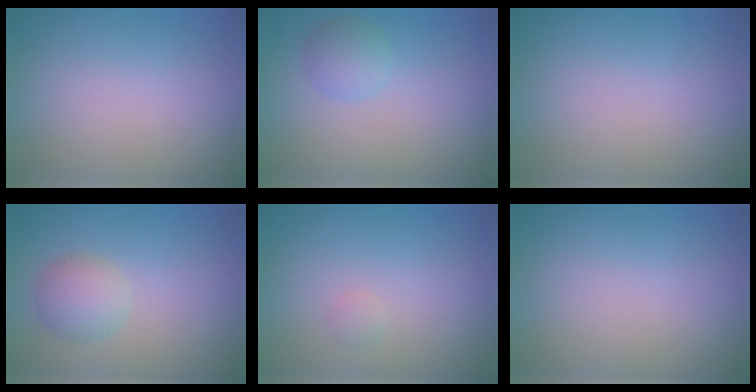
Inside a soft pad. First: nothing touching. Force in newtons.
{"total": 1.8, "press": 1.8, "slide": 0.1}
{"total": 0.0}
{"total": 2.7, "press": 2.7, "slide": 0.1}
{"total": 0.6, "press": 0.6, "slide": 0.0}
{"total": 0.0}